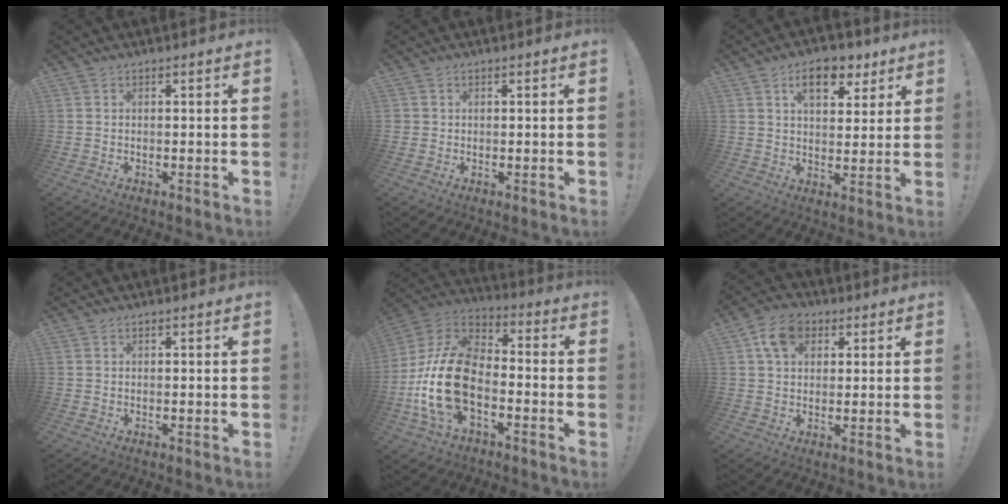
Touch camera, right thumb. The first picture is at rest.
{"total": 0.9, "force": [0.3, 0.8, -0.3], "torque": [0.013, -0.003, 0.005]}
{"total": 10.5, "force": [5.5, 5.8, 6.8], "torque": [-0.082, -0.019, 0.094]}
{"total": 0.0}
{"total": 20.4, "force": [-5.3, 12.5, 15.2], "torque": [-0.314, 0.028, -0.080]}
{"total": 9.3, "force": [3.7, 6.7, 5.3], "torque": [-0.091, 0.005, 0.072]}